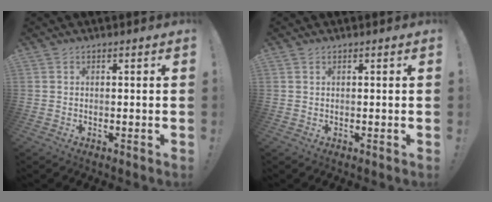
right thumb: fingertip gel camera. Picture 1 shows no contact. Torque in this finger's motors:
{"motor_torque": [0.10, 0.05, -0.03, 0.08, 0.02]}